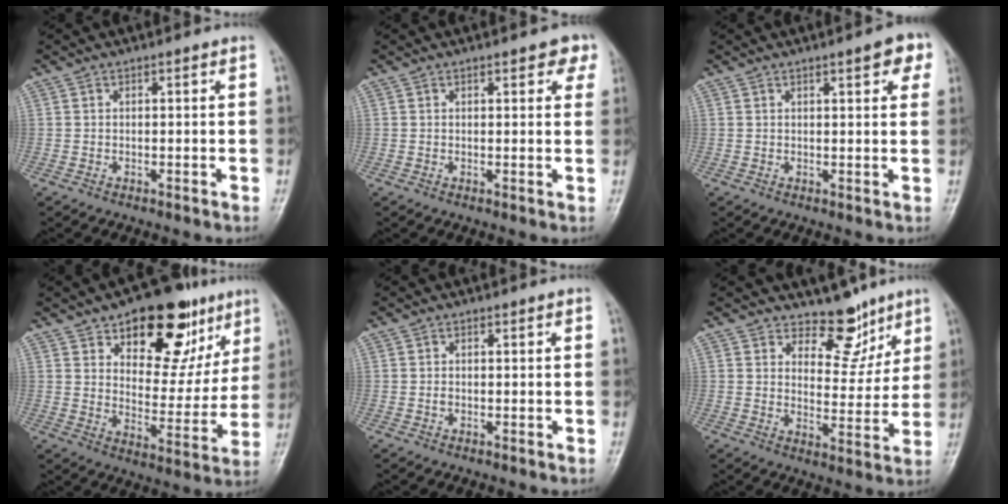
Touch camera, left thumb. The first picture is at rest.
{"total": 4.3, "force": [2.5, 1.8, 3.0], "torque": [-0.009, -0.004, 0.021]}
{"total": 5.3, "force": [2.7, 1.5, 4.2], "torque": [-0.035, -0.004, 0.026]}
{"total": 20.1, "force": [10.9, 10.5, 13.2], "torque": [-0.123, -0.041, 0.161]}
{"total": 0.6, "force": [-0.1, 0.4, 0.4], "torque": [-0.006, 0.000, -0.002]}
{"total": 8.4, "force": [6.4, 4.6, 3.0], "torque": [-0.004, -0.047, 0.102]}